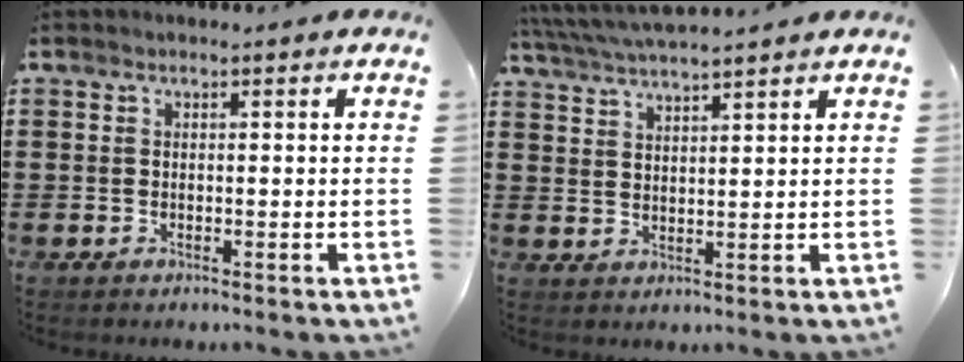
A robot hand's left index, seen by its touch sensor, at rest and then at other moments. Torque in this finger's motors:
{"motor_torque": [0.92, 0.86, 0.64, 0.21]}